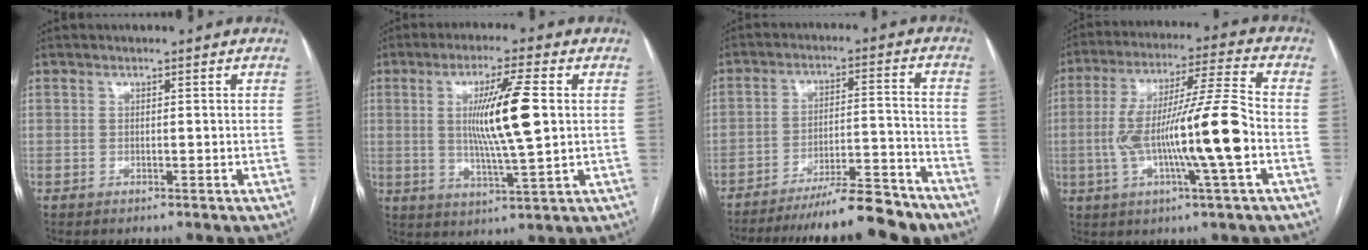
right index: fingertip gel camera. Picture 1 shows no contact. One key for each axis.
{"total": 11.1, "fx": 1.5, "fy": 0.1, "fz": 11.0, "tx": -0.199, "ty": -0.007, "tz": 0.028}
{"total": 14.8, "fx": -13.1, "fy": 1.0, "fz": 6.8, "tx": -0.097, "ty": 0.013, "tz": -0.204}
{"total": 16.1, "fx": -2.8, "fy": 0.1, "fz": 15.9, "tx": -0.289, "ty": 0.005, "tz": -0.052}